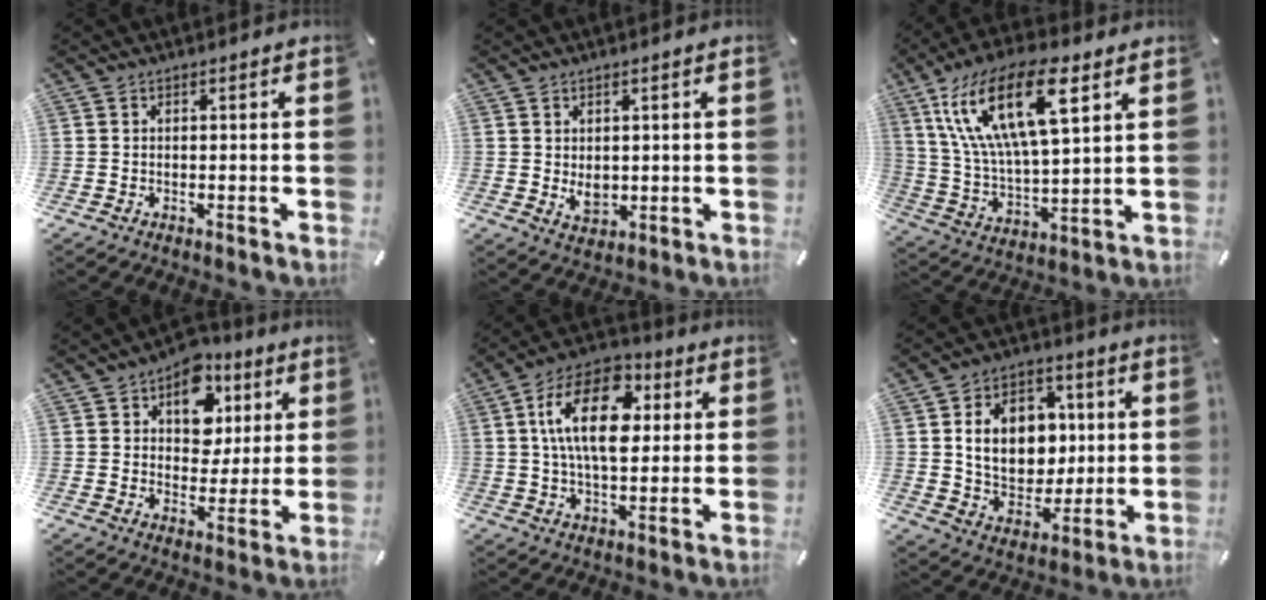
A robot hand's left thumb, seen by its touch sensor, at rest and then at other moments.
{"total": 3.9, "force": [0.7, 2.9, 2.5], "torque": [-0.037, -0.006, 0.010]}
{"total": 21.7, "force": [10.4, 8.7, 16.9], "torque": [-0.354, -0.024, 0.167]}
{"total": 11.0, "force": [5.2, 8.4, 4.8], "torque": [-0.065, -0.031, 0.091]}
{"total": 17.4, "force": [4.0, 10.3, 13.4], "torque": [-0.242, 0.006, 0.064]}
{"total": 14.3, "force": [2.5, 11.7, 7.9], "torque": [-0.123, 0.004, 0.052]}